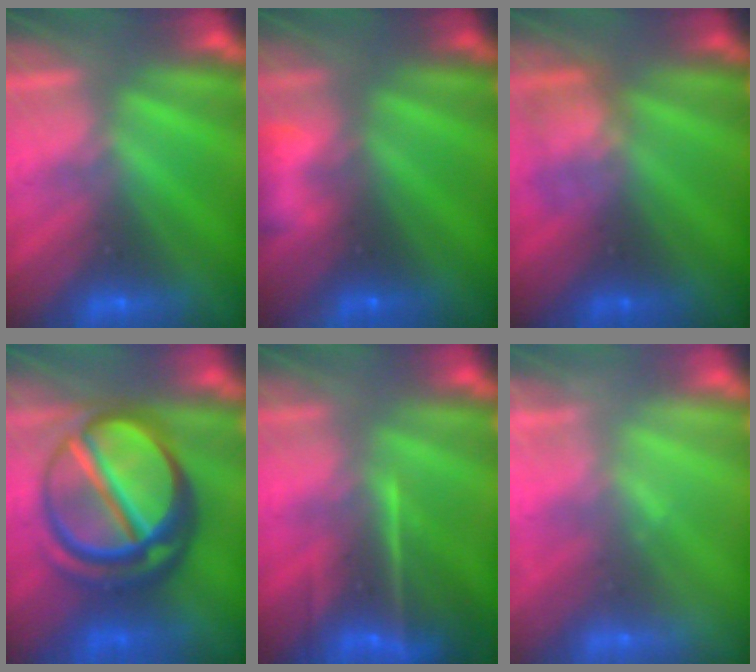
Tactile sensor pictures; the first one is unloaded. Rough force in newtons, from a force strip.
{"total": 9.4}
{"total": 2.3}
{"total": 7.2}
{"total": 7.6}
{"total": 2.2}